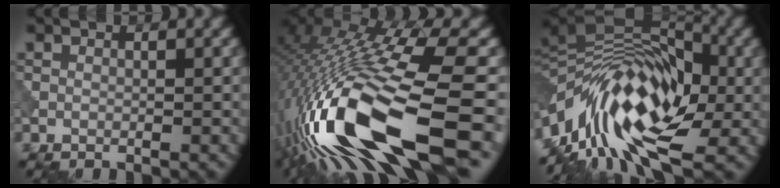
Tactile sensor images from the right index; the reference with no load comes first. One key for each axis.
{"total": 17.0, "fx": -5.4, "fy": 4.9, "fz": 15.3, "tx": -0.294, "ty": -0.007, "tz": -0.089}
{"total": 13.8, "fx": -4.0, "fy": 6.7, "fz": 11.4, "tx": -0.188, "ty": 0.034, "tz": -0.092}